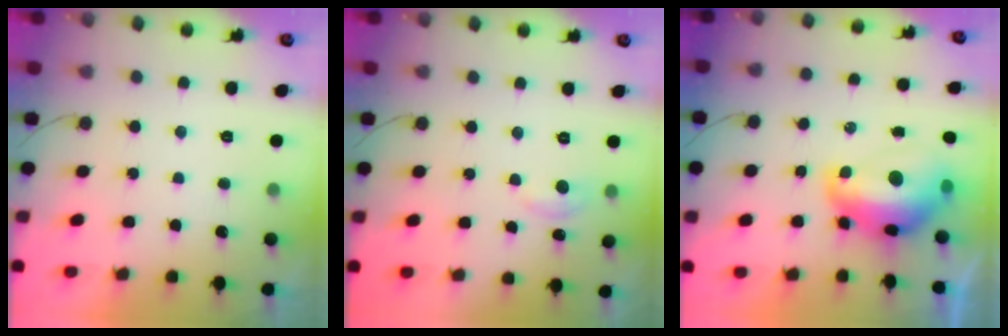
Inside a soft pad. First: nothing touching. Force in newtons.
{"total": 4.1, "press": 4.0, "slide": 0.6}
{"total": 14.6, "press": 14.5, "slide": 1.6}